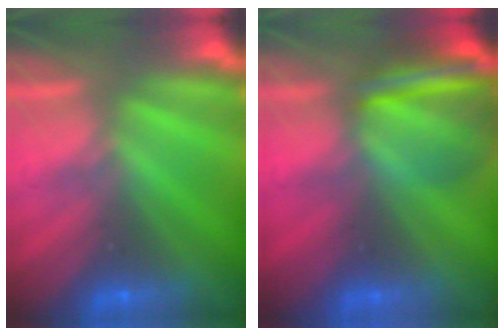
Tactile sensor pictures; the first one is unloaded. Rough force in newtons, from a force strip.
{"total": 8.4}